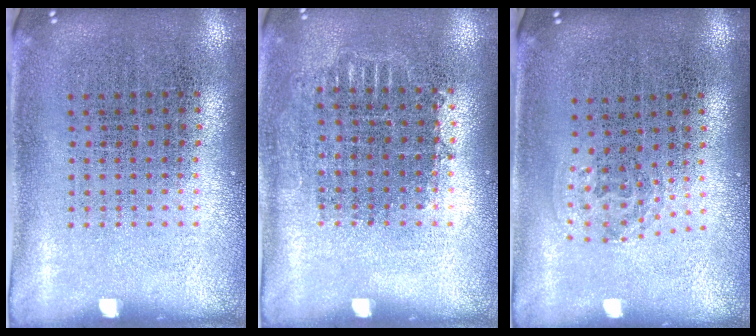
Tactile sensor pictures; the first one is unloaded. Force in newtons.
{"total": 0.7, "press": 0.7, "slide": 0.4}
{"total": 1.0, "press": 0.6, "slide": 0.8}